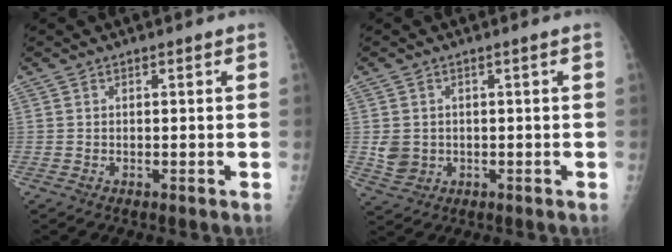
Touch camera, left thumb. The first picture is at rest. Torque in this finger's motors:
{"motor_torque": [0.54, 0.44, 0.02, -0.20, 0.06]}